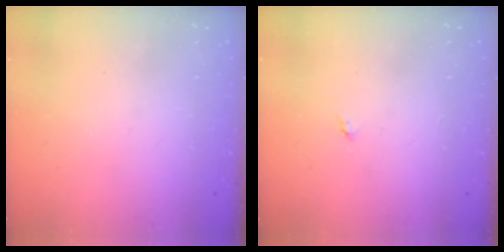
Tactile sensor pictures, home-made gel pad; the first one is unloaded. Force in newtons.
{"total": 2.8, "press": 2.8, "slide": 0.4}